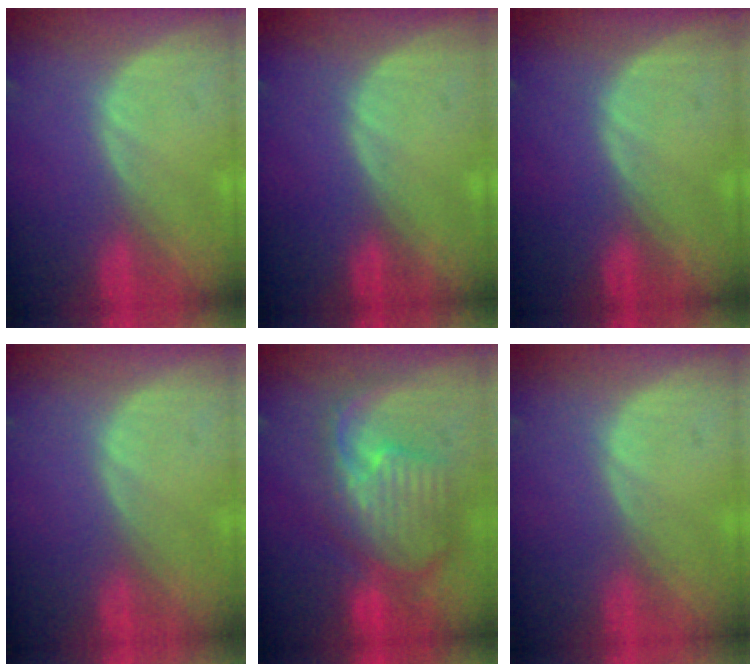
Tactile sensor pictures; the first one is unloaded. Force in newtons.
{"total": 0.0}
{"total": 0.0}
{"total": 0.0}
{"total": 10.5, "press": 9.4, "slide": 4.8}
{"total": 0.0}